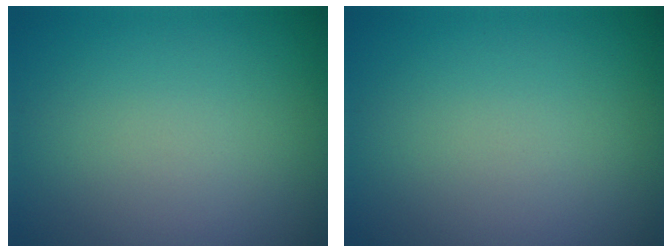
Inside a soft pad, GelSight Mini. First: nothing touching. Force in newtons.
{"total": 0.0}